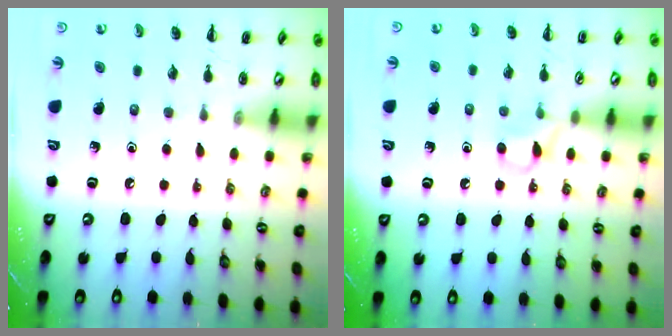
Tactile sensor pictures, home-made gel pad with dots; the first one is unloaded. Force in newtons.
{"total": 4.3, "press": 4.0, "slide": 1.5}